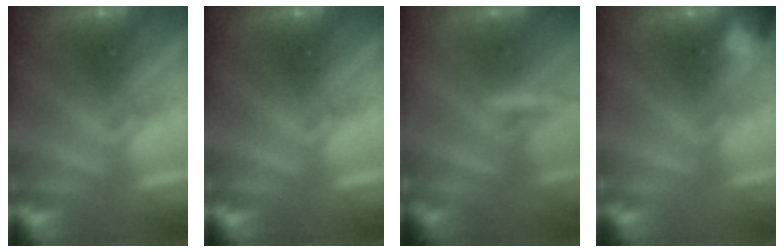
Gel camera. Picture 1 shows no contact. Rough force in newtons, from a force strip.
{"total": 0.0}
{"total": 2.9}
{"total": 2.8}